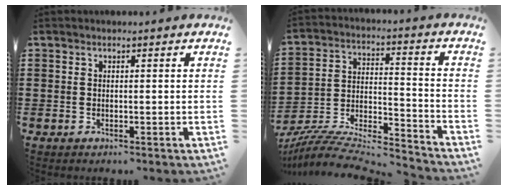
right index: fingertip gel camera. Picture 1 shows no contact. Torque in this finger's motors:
{"motor_torque": [-0.71, 0.59, 0.11, 0.08]}